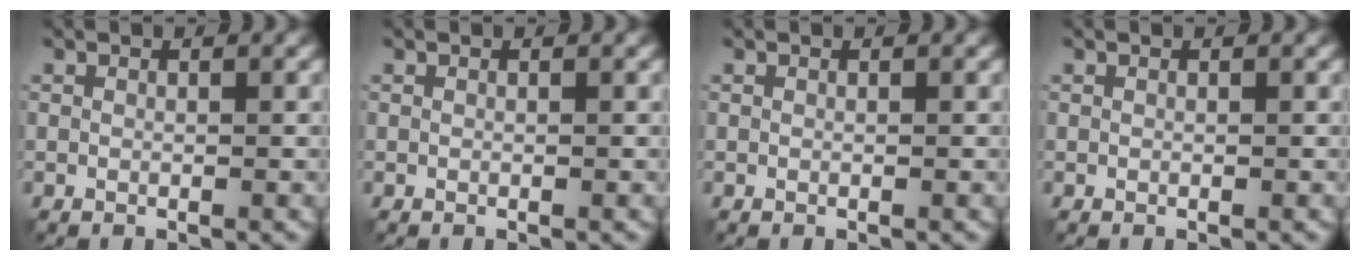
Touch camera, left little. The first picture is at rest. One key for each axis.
{"total": 0.0}
{"total": 0.0}
{"total": 0.0}